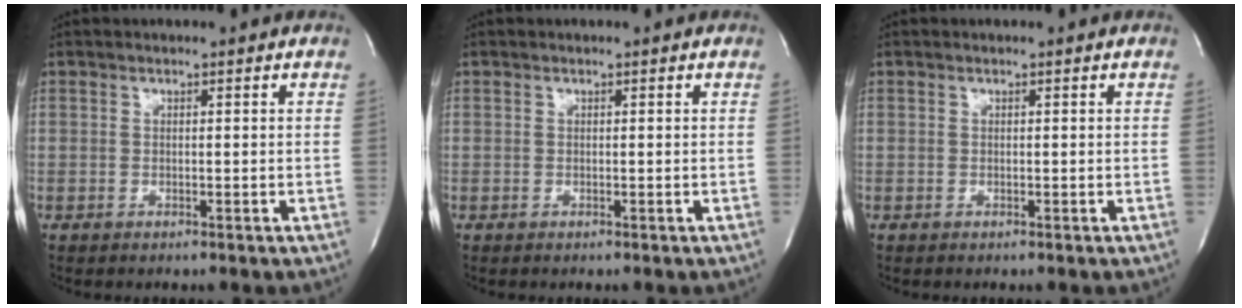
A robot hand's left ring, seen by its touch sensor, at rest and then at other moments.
{"total": 0.0}
{"total": 0.0}